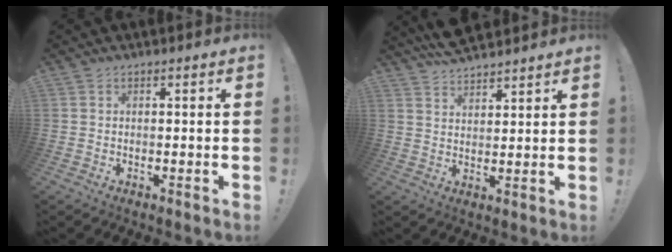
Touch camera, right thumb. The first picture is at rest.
{"total": 5.9, "force": [5.5, 1.5, 1.2], "torque": [-0.028, -0.035, 0.104]}